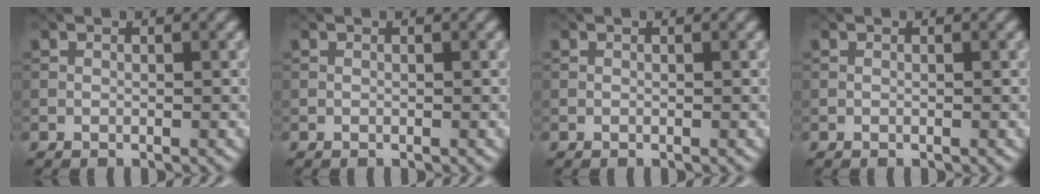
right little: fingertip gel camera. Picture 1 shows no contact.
{"total": 0.0}
{"total": 0.0}
{"total": 0.0}